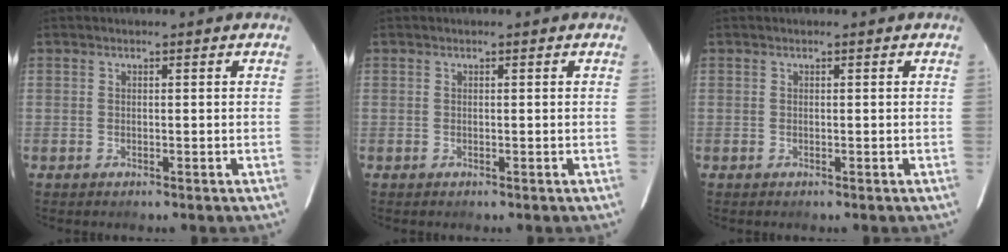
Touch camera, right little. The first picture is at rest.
{"total": 0.0}
{"total": 0.0}